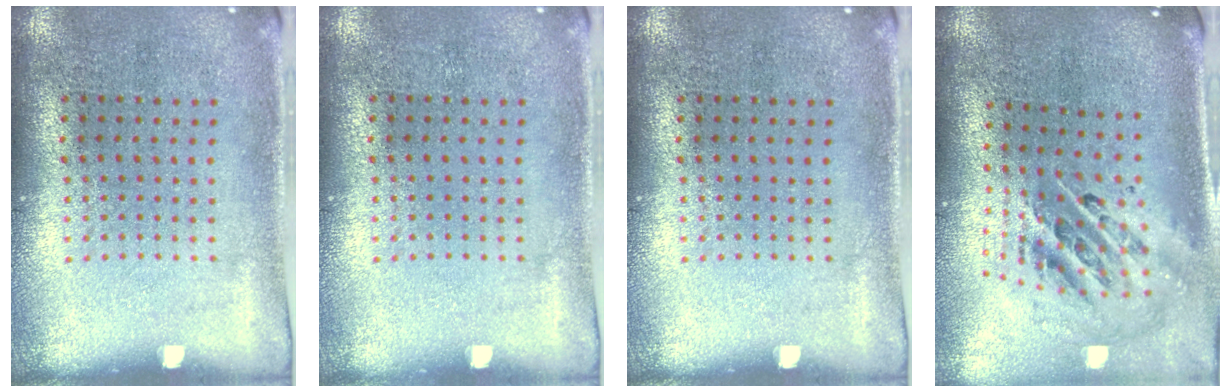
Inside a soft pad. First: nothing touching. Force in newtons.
{"total": 0.0}
{"total": 0.0}
{"total": 1.9, "press": 1.5, "slide": 1.2}